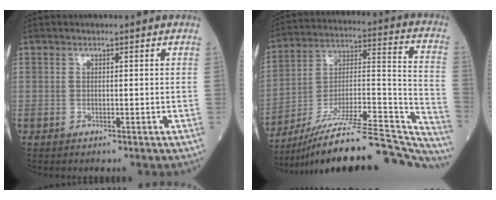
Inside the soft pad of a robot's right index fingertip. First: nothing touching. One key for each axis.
{"total": 30.5, "fx": -27.2, "fy": 3.1, "fz": 13.6, "tx": -0.143, "ty": 0.011, "tz": -0.400}